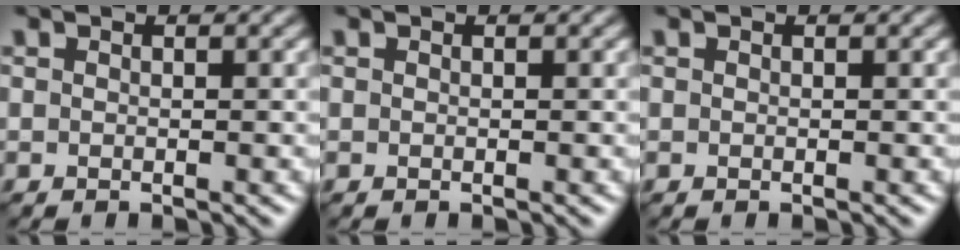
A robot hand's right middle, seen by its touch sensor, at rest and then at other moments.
{"total": 0.0}
{"total": 0.0}